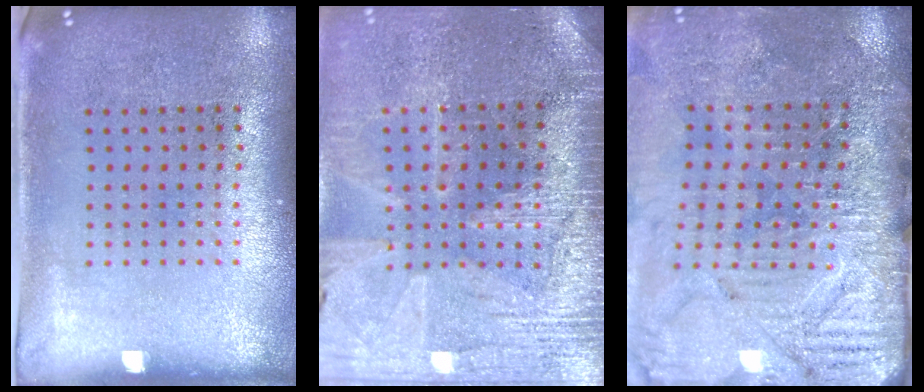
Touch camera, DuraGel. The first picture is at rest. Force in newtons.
{"total": 3.4, "press": 3.2, "slide": 1.0}
{"total": 3.6, "press": 3.4, "slide": 1.2}